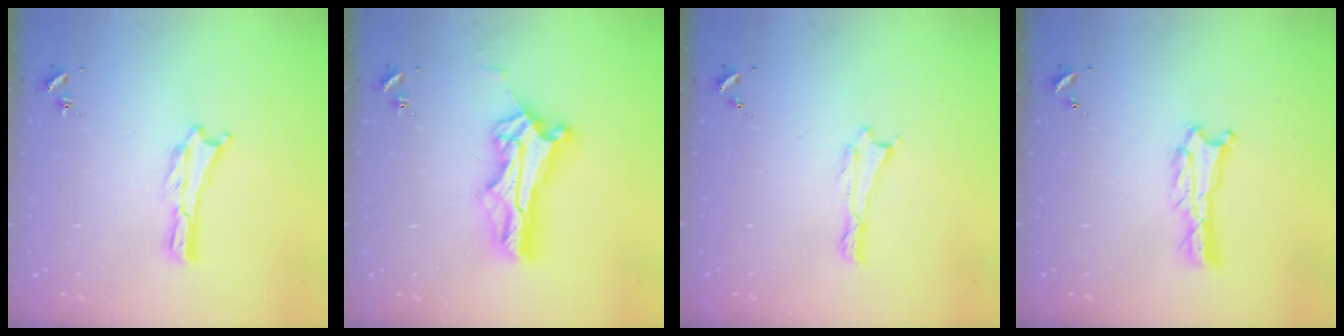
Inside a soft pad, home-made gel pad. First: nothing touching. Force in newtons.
{"total": 9.9, "press": 9.9, "slide": 0.8}
{"total": 0.0}
{"total": 0.7, "press": 0.7, "slide": 0.1}